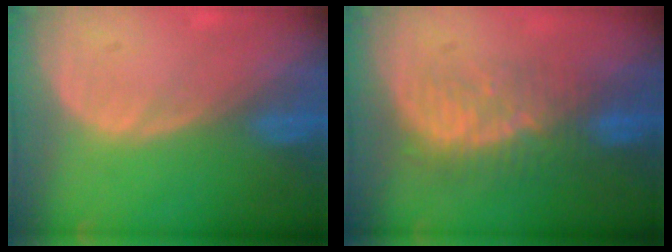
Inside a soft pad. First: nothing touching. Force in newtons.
{"total": 8.4, "press": 7.5, "slide": 3.8}